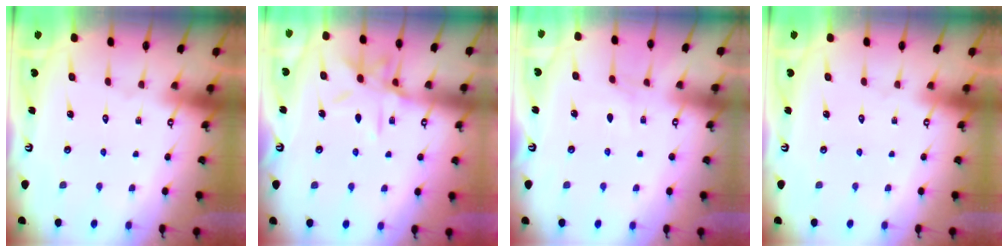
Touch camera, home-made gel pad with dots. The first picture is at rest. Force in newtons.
{"total": 10.5, "press": 10.5, "slide": 0.9}
{"total": 4.3, "press": 4.3, "slide": 0.6}
{"total": 0.0}